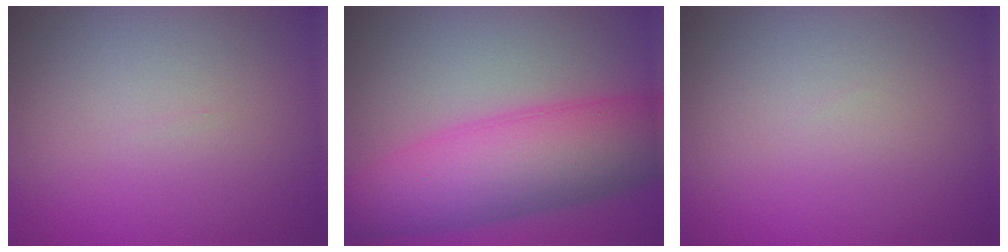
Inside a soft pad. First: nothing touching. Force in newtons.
{"total": 8.9, "press": 8.9, "slide": 0.0}
{"total": 0.0}